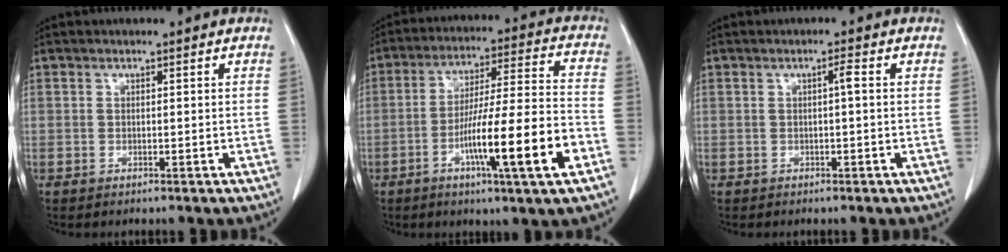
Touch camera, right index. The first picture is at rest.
{"total": 16.1, "force": [-6.2, 0.1, 14.8], "torque": [-0.255, -0.004, -0.101]}
{"total": 1.1, "force": [0.1, 0.0, 1.1], "torque": [-0.019, 0.003, 0.001]}